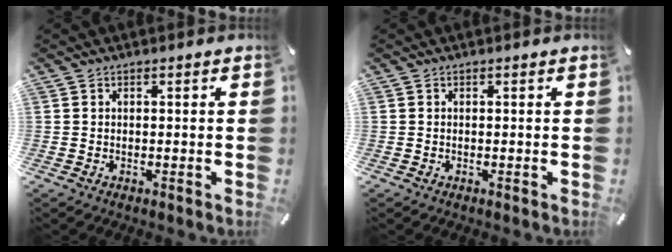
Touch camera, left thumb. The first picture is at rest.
{"total": 0.0}